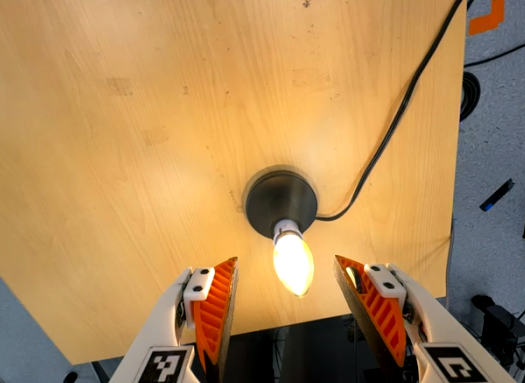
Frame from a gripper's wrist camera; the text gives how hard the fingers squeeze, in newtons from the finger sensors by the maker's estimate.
{"total": 0.0}